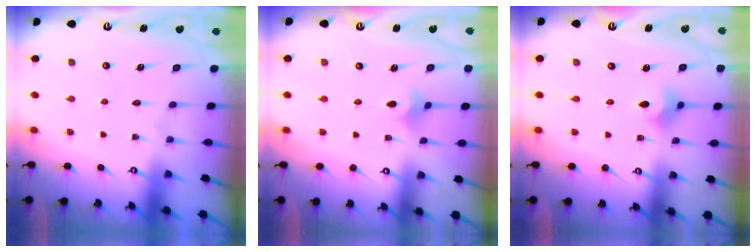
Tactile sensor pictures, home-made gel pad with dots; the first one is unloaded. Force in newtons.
{"total": 2.5, "press": 2.5, "slide": 0.5}
{"total": 3.8, "press": 3.8, "slide": 0.6}